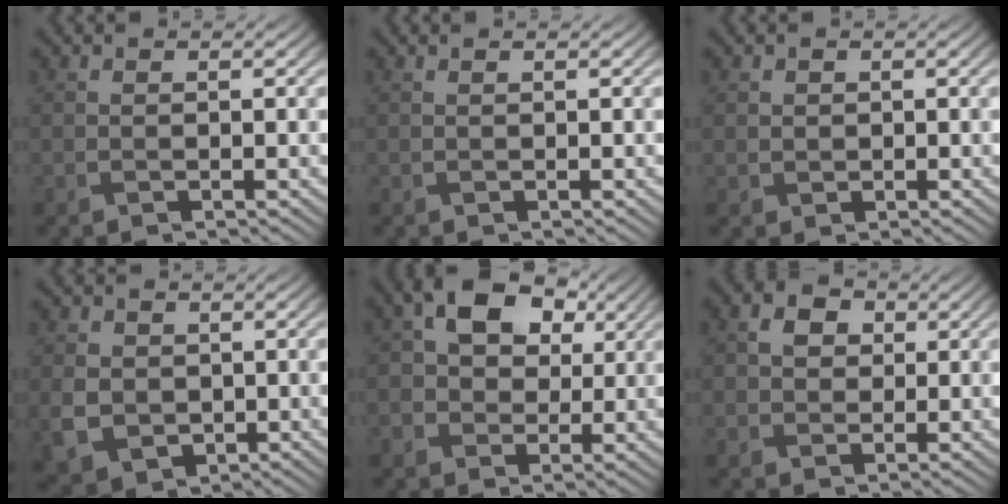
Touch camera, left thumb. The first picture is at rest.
{"total": 0.0}
{"total": 1.0, "force": [0.2, 1.0, 0.2], "torque": [-0.008, -0.005, 0.005]}
{"total": 5.3, "force": [-0.3, 4.5, 2.7], "torque": [-0.085, -0.015, -0.006]}
{"total": 9.1, "force": [2.3, 7.0, 5.4], "torque": [-0.121, 0.020, 0.034]}
{"total": 3.2, "force": [0.6, 2.6, 1.7], "torque": [-0.042, 0.005, 0.004]}